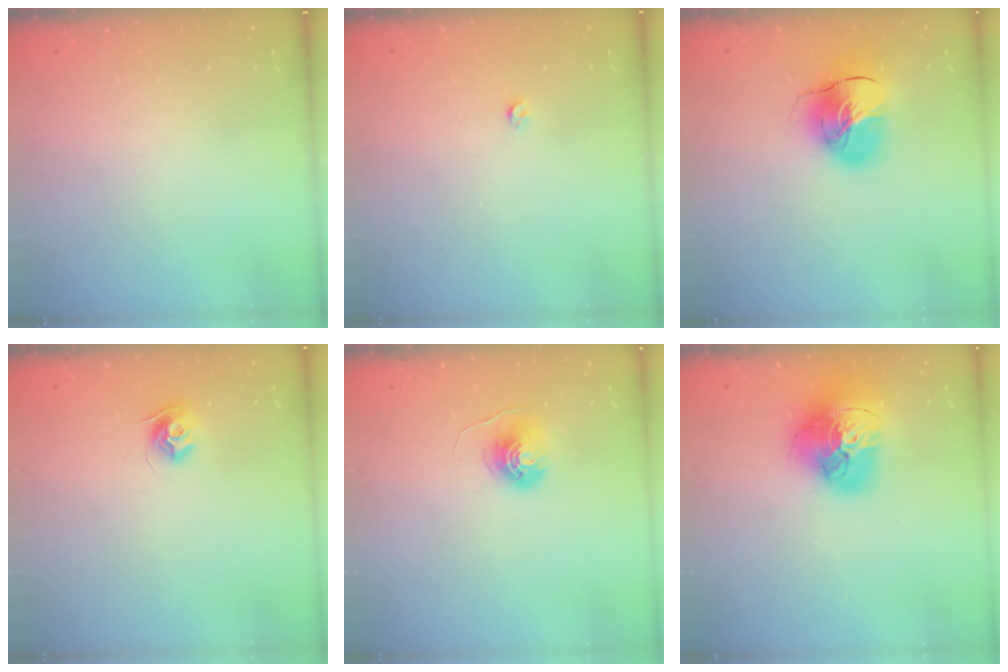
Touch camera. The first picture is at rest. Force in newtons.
{"total": 2.8, "press": 2.8, "slide": 0.5}
{"total": 13.3, "press": 13.2, "slide": 2.2}
{"total": 8.1, "press": 8.1, "slide": 0.1}
{"total": 6.7, "press": 6.7, "slide": 0.3}
{"total": 21.0, "press": 20.9, "slide": 2.1}